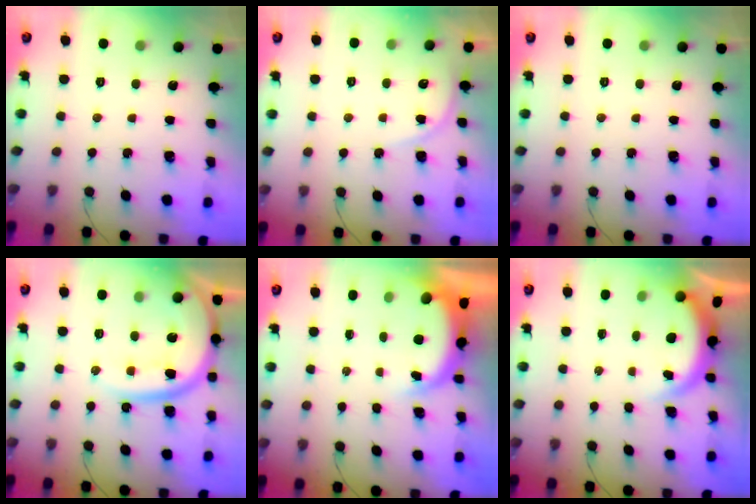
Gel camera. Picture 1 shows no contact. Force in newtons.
{"total": 4.5, "press": 4.5, "slide": 0.3}
{"total": 0.0}
{"total": 15.8, "press": 15.7, "slide": 2.0}
{"total": 4.7, "press": 4.5, "slide": 1.4}
{"total": 4.3, "press": 4.3, "slide": 0.3}